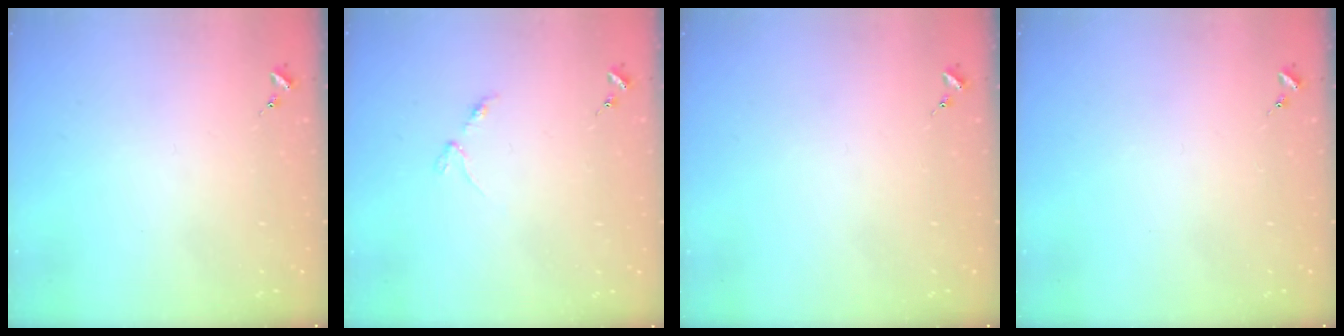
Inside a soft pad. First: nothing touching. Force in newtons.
{"total": 2.9, "press": 2.8, "slide": 0.4}
{"total": 0.0}
{"total": 0.0}